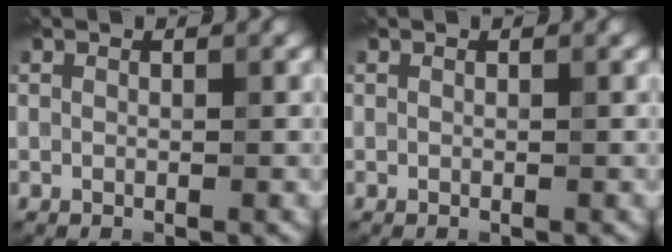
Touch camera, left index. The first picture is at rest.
{"total": 0.0}